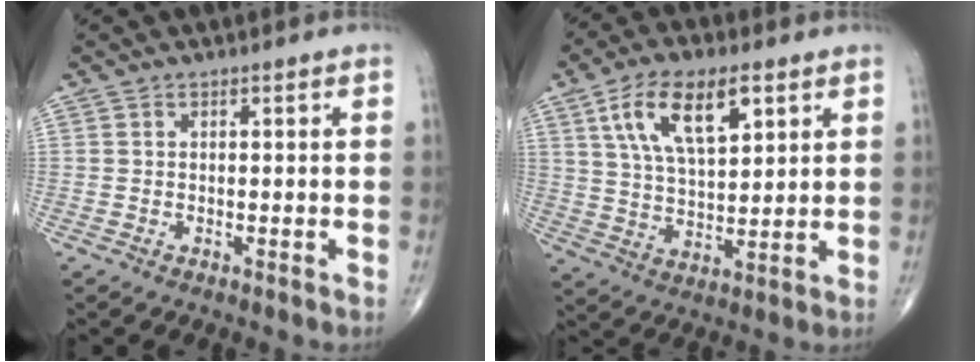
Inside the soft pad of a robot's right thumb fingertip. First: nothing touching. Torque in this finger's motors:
{"motor_torque": [-0.41, 2.01, 0.07, 0.04, 0.16]}